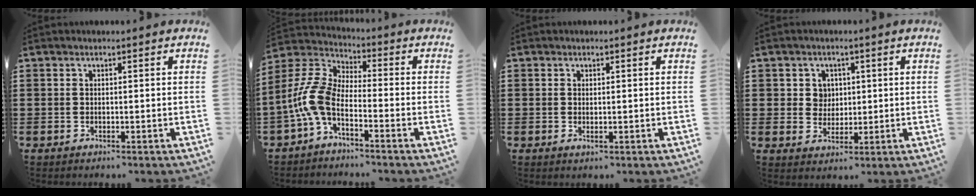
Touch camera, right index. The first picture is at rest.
{"total": 7.6, "force": [-3.3, 2.9, 6.2], "torque": [-0.178, -0.026, -0.077]}
{"total": 0.6, "force": [0.2, 0.1, 0.6], "torque": [-0.012, 0.000, 0.003]}
{"total": 3.4, "force": [0.9, 3.1, 1.0], "torque": [-0.035, 0.009, 0.017]}